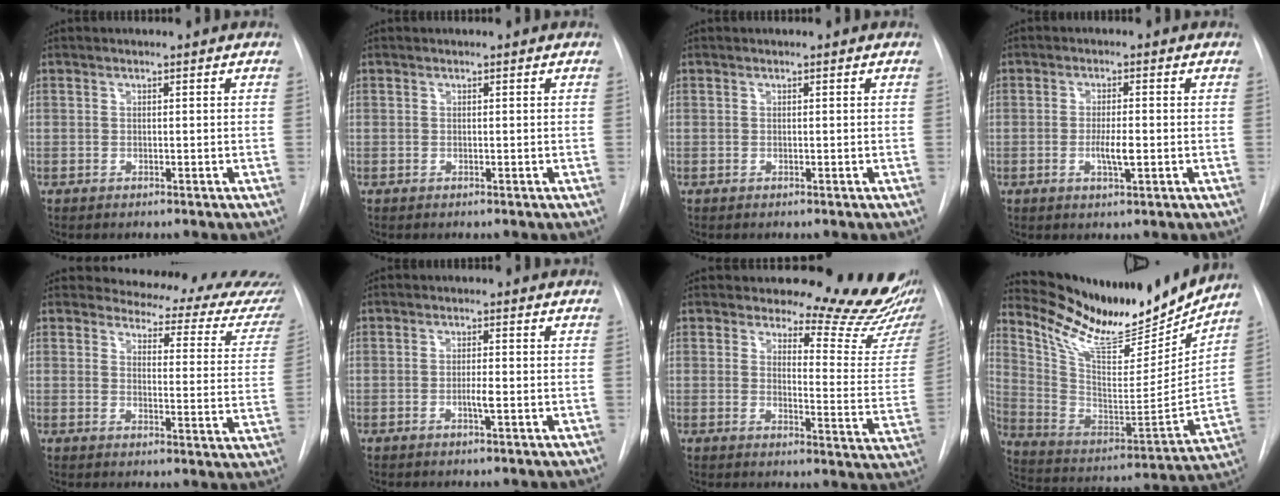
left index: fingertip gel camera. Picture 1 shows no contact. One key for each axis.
{"total": 0.0}
{"total": 0.0}
{"total": 3.4, "fx": -0.8, "fy": 0.6, "fz": 3.3, "tx": -0.062, "ty": -0.003, "tz": -0.013}
{"total": 18.5, "fx": 17.4, "fy": 4.5, "fz": 4.4, "tx": -0.020, "ty": -0.078, "tz": 0.168}
{"total": 1.9, "fx": -0.6, "fy": 0.1, "fz": 1.8, "tx": -0.035, "ty": -0.001, "tz": -0.012}
{"total": 16.3, "fx": 15.6, "fy": 2.3, "fz": 4.4, "tx": -0.034, "ty": -0.121, "tz": 0.155}
{"total": 21.5, "fx": 19.5, "fy": 3.7, "fz": 8.2, "tx": -0.149, "ty": -0.048, "tz": 0.315}